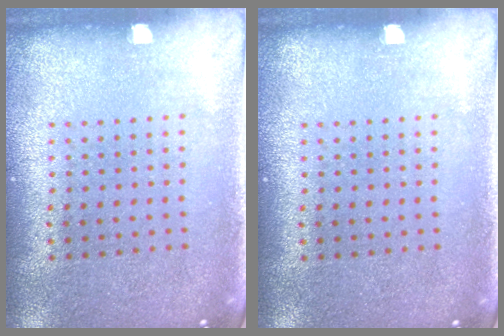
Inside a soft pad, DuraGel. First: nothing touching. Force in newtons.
{"total": 0.0}